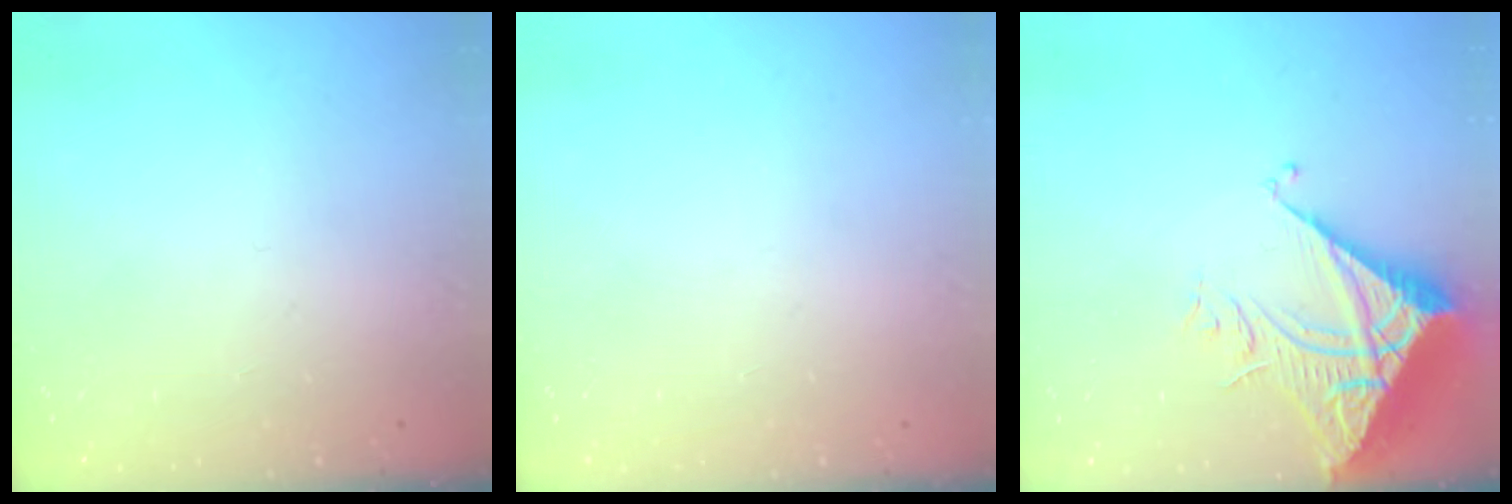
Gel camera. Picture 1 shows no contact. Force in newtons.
{"total": 0.0}
{"total": 8.4, "press": 8.4, "slide": 1.0}